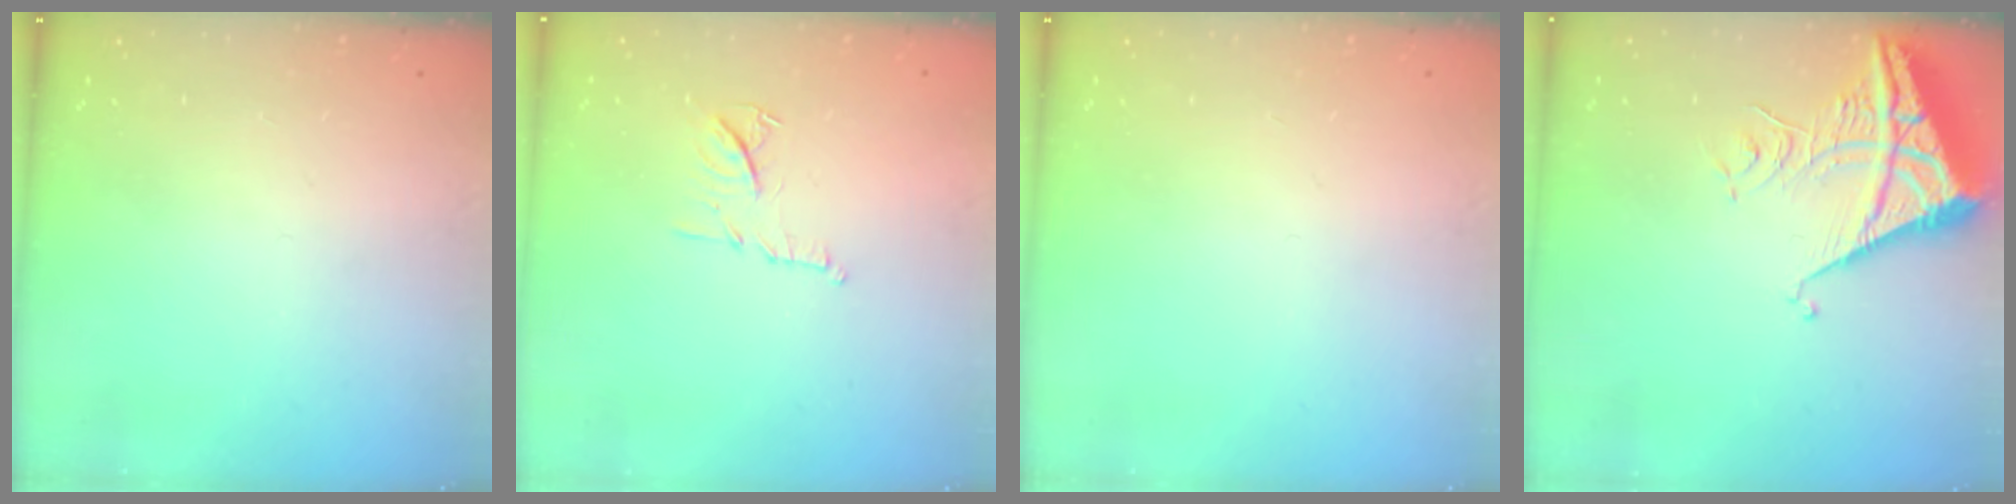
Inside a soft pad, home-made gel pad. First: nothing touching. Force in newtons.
{"total": 9.1, "press": 9.1, "slide": 0.2}
{"total": 0.0}
{"total": 9.1, "press": 9.1, "slide": 1.0}